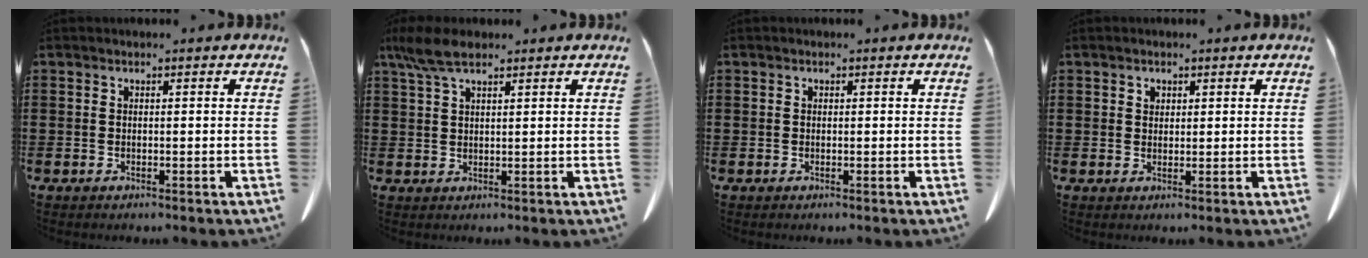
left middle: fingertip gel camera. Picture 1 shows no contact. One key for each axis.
{"total": 5.3, "fx": 3.3, "fy": 1.7, "fz": 3.7, "tx": -0.095, "ty": -0.002, "tz": 0.057}
{"total": 0.0}
{"total": 1.2, "fx": 0.8, "fy": 0.8, "fz": 0.3, "tx": 0.000, "ty": -0.001, "tz": 0.015}